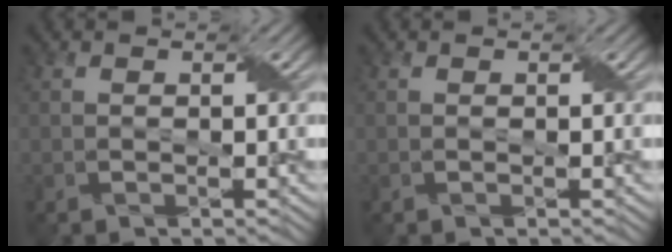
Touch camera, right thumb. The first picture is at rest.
{"total": 0.0}